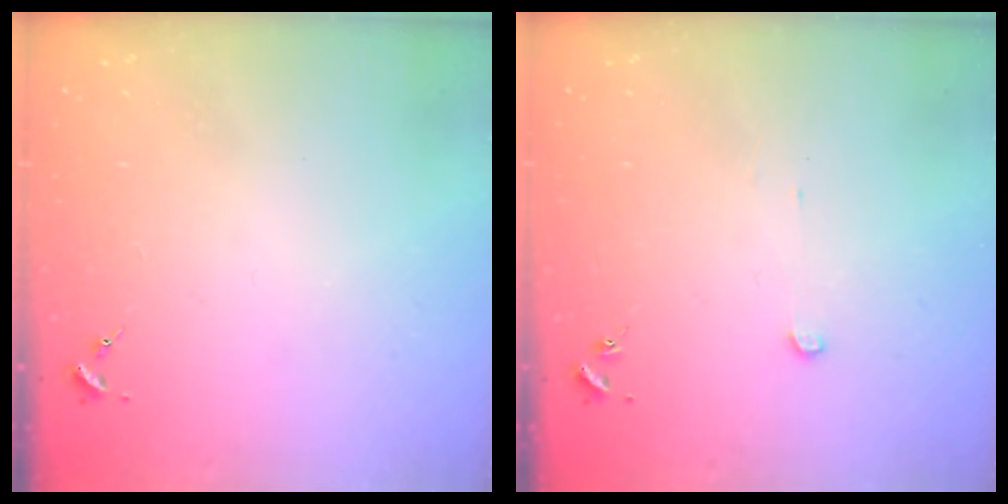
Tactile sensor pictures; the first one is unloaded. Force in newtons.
{"total": 2.4, "press": 2.4, "slide": 0.2}